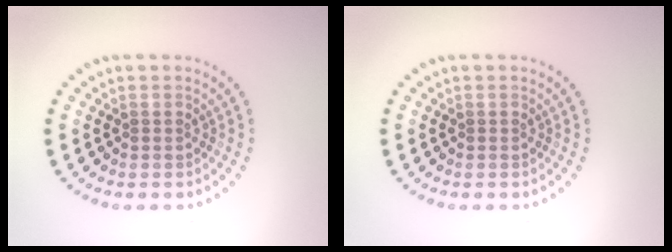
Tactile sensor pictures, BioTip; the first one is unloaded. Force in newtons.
{"total": 0.0}